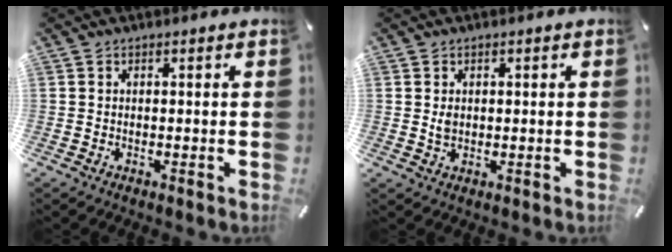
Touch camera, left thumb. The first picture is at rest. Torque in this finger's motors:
{"motor_torque": [0.27, 0.22, 0.14, -0.17, 0.00]}